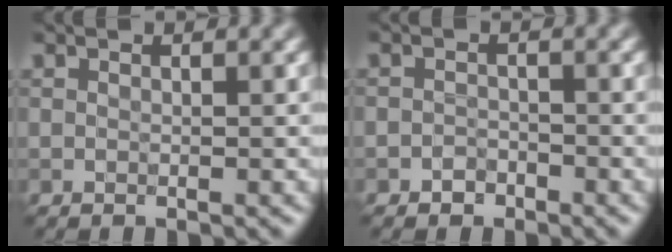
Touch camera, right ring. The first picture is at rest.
{"total": 1.1, "force": [-0.8, 0.7, 0.2], "torque": [0.001, 0.003, -0.014]}